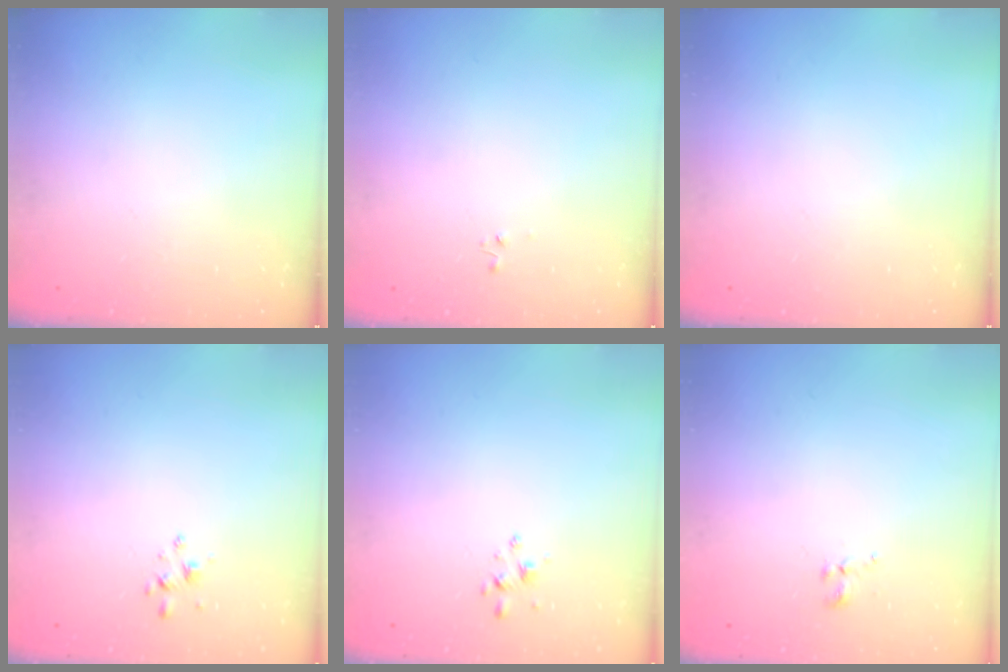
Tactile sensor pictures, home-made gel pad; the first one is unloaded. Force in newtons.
{"total": 0.0}
{"total": 0.0}
{"total": 2.1, "press": 2.0, "slide": 0.7}
{"total": 2.1, "press": 2.0, "slide": 0.7}
{"total": 2.8, "press": 2.5, "slide": 1.3}